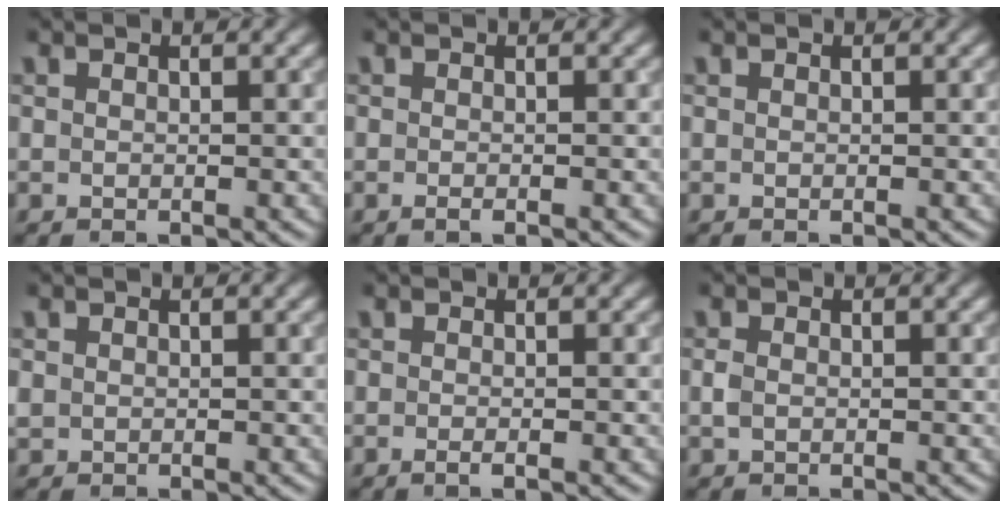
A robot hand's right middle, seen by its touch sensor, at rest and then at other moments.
{"total": 0.8, "force": [-0.3, 0.2, 0.7], "torque": [-0.008, -0.004, -0.006]}
{"total": 0.0}
{"total": 0.6, "force": [0.1, 0.5, 0.2], "torque": [-0.002, -0.001, 0.005]}
{"total": 1.2, "force": [-0.3, 0.3, 1.1], "torque": [-0.012, -0.004, -0.008]}
{"total": 0.9, "force": [-0.2, 0.6, 0.6], "torque": [-0.015, -0.001, -0.004]}